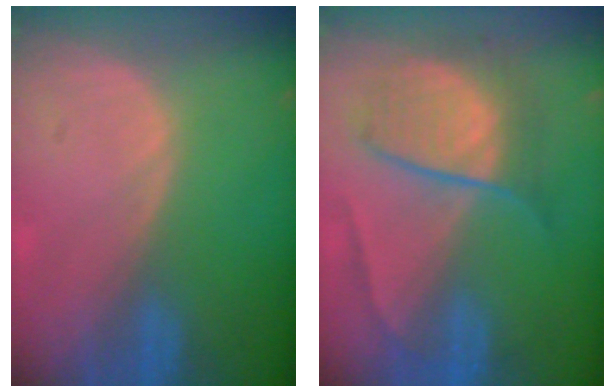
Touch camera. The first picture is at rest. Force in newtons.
{"total": 7.6, "press": 7.6, "slide": 0.3}